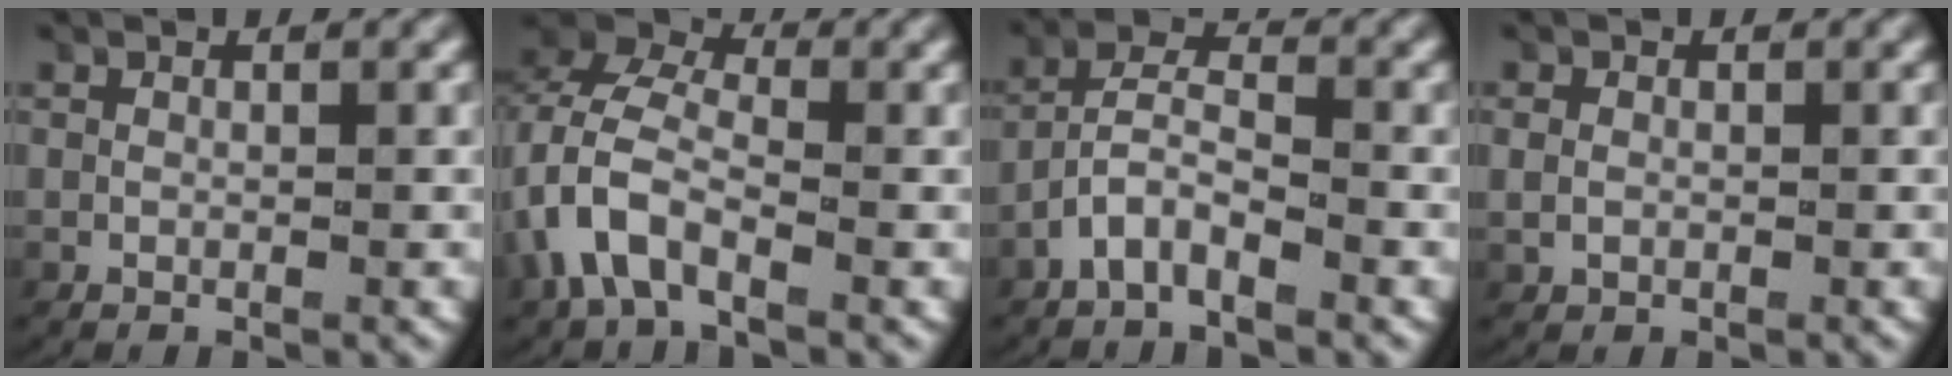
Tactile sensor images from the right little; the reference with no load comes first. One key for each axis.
{"total": 7.0, "fx": -0.2, "fy": 5.3, "fz": 4.5, "tx": -0.109, "ty": 0.000, "tz": -0.013}
{"total": 3.8, "fx": -2.0, "fy": 2.2, "fz": 2.4, "tx": -0.056, "ty": -0.005, "tz": -0.041}
{"total": 1.3, "fx": 0.0, "fy": 1.1, "fz": 0.6, "tx": -0.022, "ty": -0.003, "tz": 0.005}